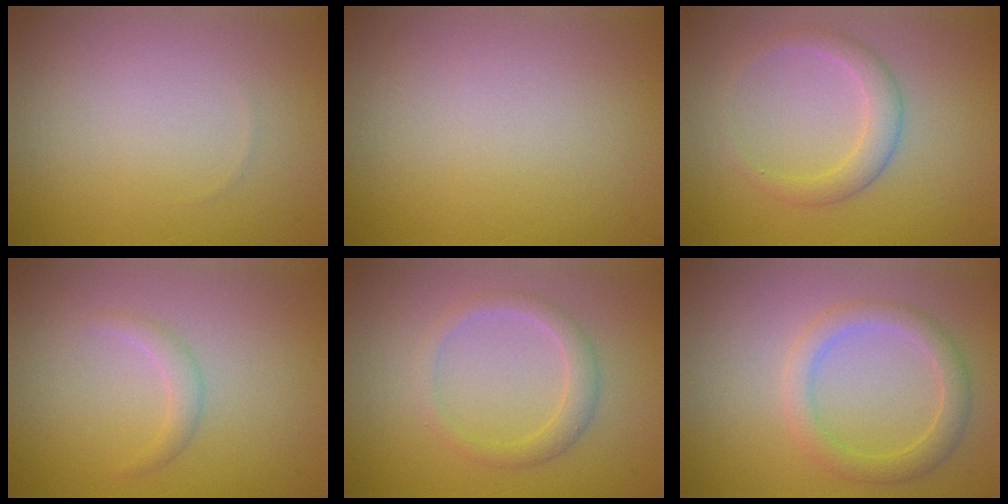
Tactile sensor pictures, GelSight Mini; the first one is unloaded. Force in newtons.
{"total": 0.0}
{"total": 2.3, "press": 2.3, "slide": 0.1}
{"total": 1.2, "press": 1.1, "slide": 0.1}
{"total": 2.2, "press": 2.2, "slide": 0.2}
{"total": 2.7, "press": 2.7, "slide": 0.1}